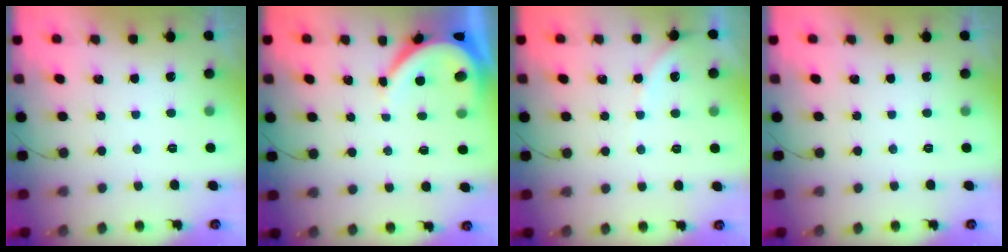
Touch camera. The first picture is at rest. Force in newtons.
{"total": 6.1, "press": 6.1, "slide": 0.4}
{"total": 3.3, "press": 3.2, "slide": 0.6}
{"total": 0.0}